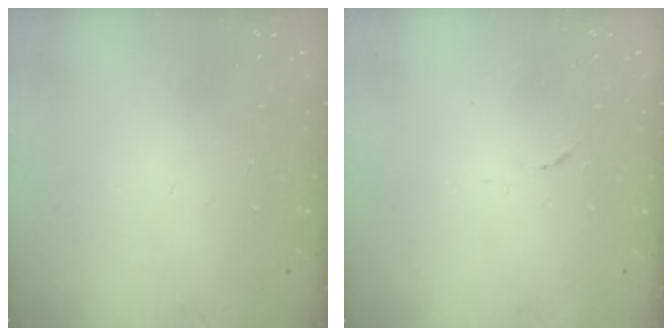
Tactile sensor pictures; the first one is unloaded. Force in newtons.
{"total": 4.6, "press": 4.6, "slide": 0.6}